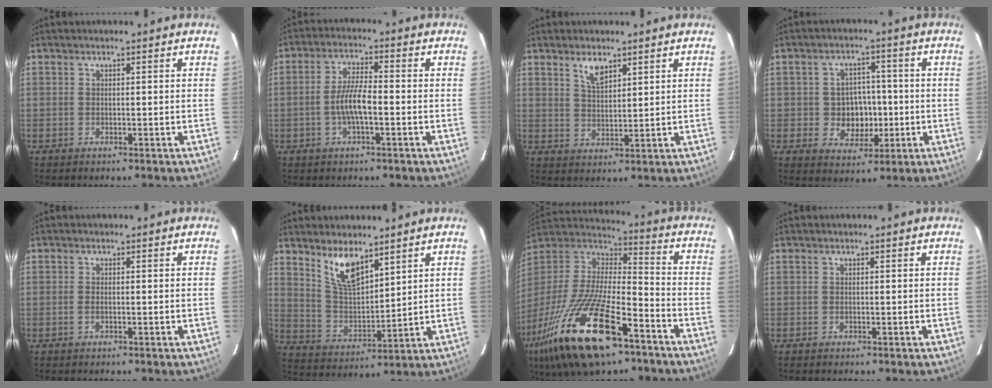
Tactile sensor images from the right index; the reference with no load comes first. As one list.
[{"total": 6.2, "force": [-1.7, 1.4, 5.7], "torque": [-0.115, 0.005, -0.033]}, {"total": 4.5, "force": [3.0, 1.9, 2.8], "torque": [-0.051, 0.002, 0.057]}, {"total": 7.0, "force": [-1.0, 6.2, 3.1], "torque": [-0.065, 0.012, -0.003]}, {"total": 0.8, "force": [-0.3, 0.4, 0.7], "torque": [-0.015, 0.000, -0.006]}, {"total": 9.4, "force": [6.4, 3.4, 5.9], "torque": [-0.111, -0.003, 0.135]}, {"total": 29.1, "force": [-17.0, 10.0, 21.3], "torque": [-0.426, -0.053, -0.299]}, {"total": 0.0}]